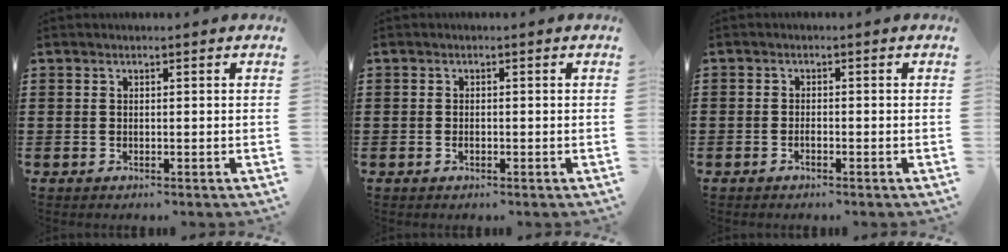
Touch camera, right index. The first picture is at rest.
{"total": 0.8, "force": [-0.3, 0.4, 0.6], "torque": [-0.013, -0.004, -0.005]}
{"total": 0.9, "force": [-0.7, 0.2, 0.5], "torque": [-0.012, -0.005, -0.011]}